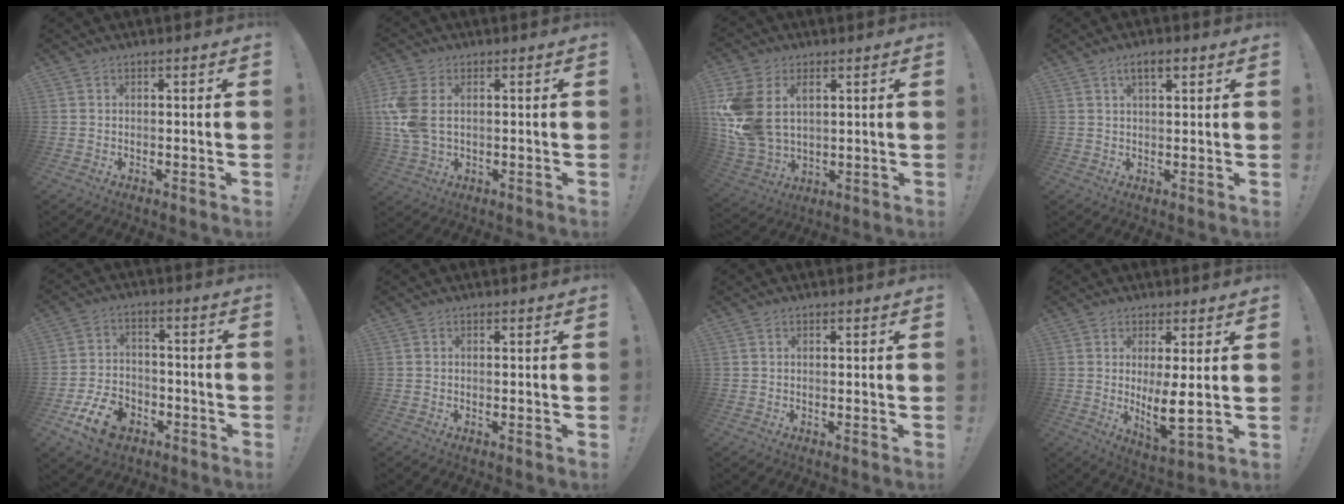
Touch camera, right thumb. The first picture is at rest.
{"total": 9.3, "force": [1.6, 6.0, 7.0], "torque": [-0.154, -0.002, 0.033]}
{"total": 14.7, "force": [4.3, 10.5, 9.3], "torque": [-0.194, -0.020, 0.084]}
{"total": 4.3, "force": [2.1, 1.5, 3.4], "torque": [-0.060, -0.001, 0.034]}
{"total": 12.3, "force": [-6.7, 8.1, 6.3], "torque": [-0.115, 0.053, -0.118]}
{"total": 0.0}
{"total": 0.6, "force": [0.4, 0.3, 0.2], "torque": [0.002, -0.001, 0.007]}
{"total": 8.5, "force": [1.2, 2.3, 8.1], "torque": [-0.118, -0.032, 0.022]}